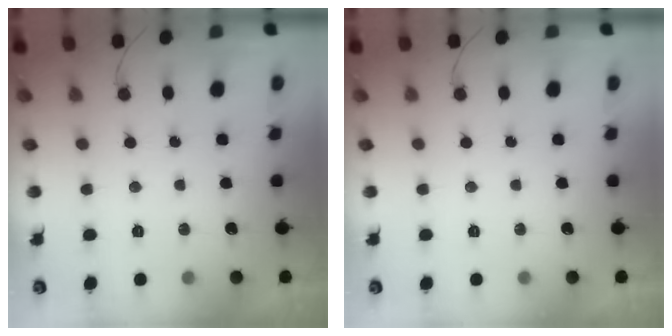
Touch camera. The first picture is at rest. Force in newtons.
{"total": 0.0}